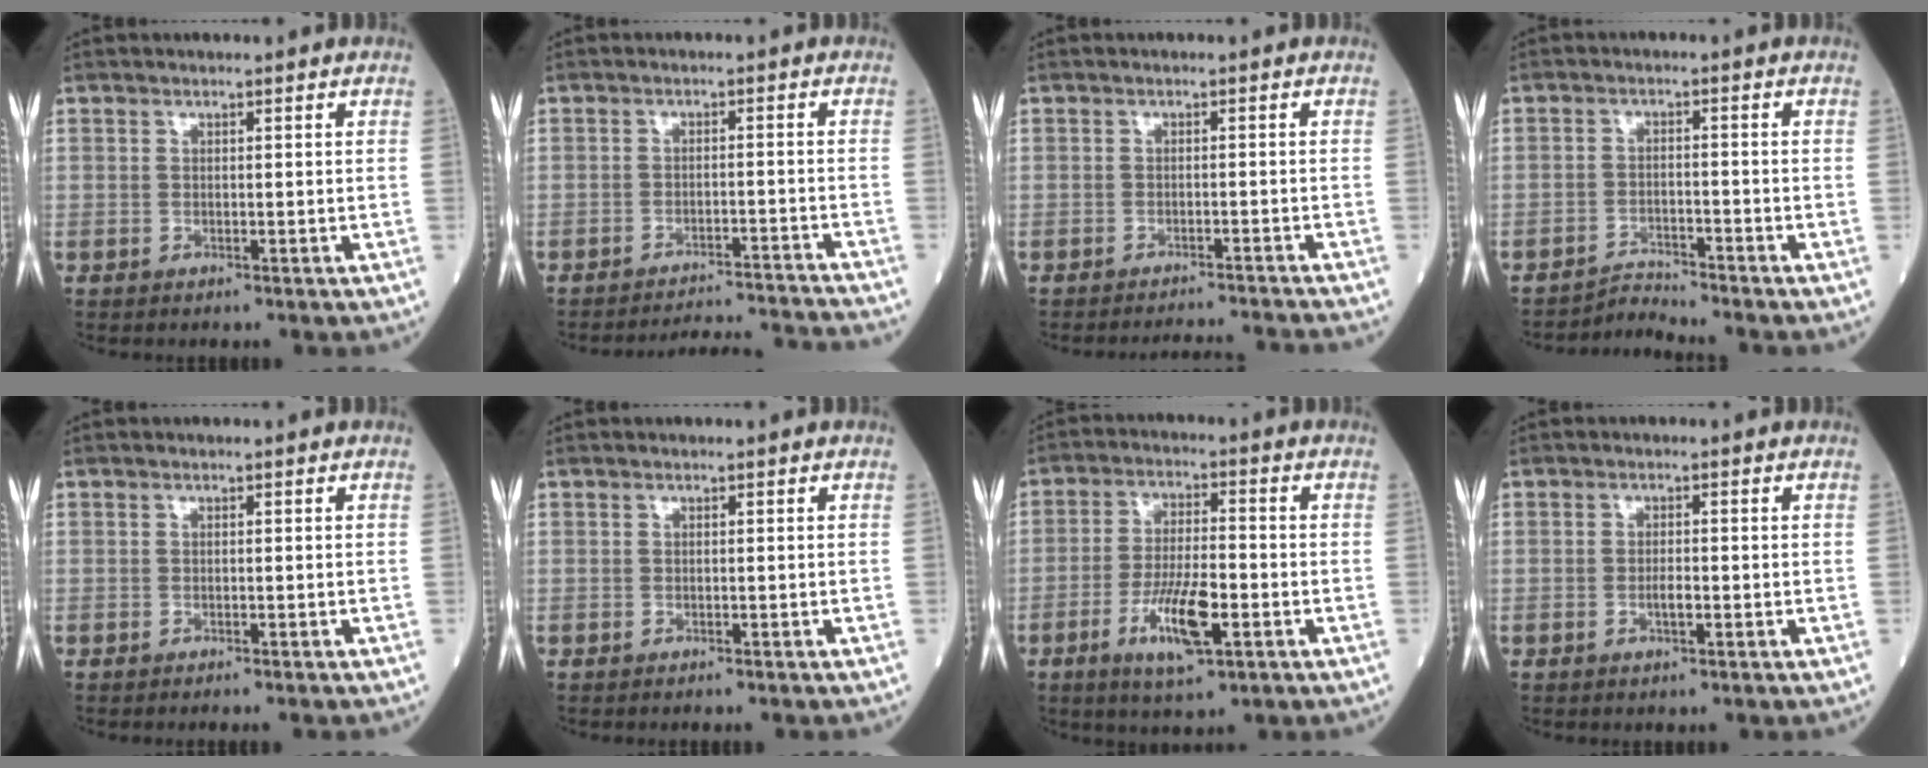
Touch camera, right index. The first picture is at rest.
{"total": 10.6, "force": [-10.4, -2.1, 0.6], "torque": [0.003, -0.009, -0.143]}
{"total": 7.3, "force": [-7.2, -1.3, 0.9], "torque": [-0.007, -0.012, -0.091]}
{"total": 3.4, "force": [-2.9, -1.3, -1.1], "torque": [0.016, -0.011, -0.047]}
{"total": 2.1, "force": [-1.9, -0.1, 1.0], "torque": [-0.012, 0.002, -0.023]}
{"total": 0.9, "force": [-0.8, 0.0, 0.4], "torque": [-0.001, 0.002, -0.011]}
{"total": 9.2, "force": [-3.6, 2.0, 8.2], "torque": [-0.161, -0.009, -0.061]}
{"total": 1.6, "force": [-0.5, 0.4, 1.4], "torque": [-0.025, 0.001, -0.010]}